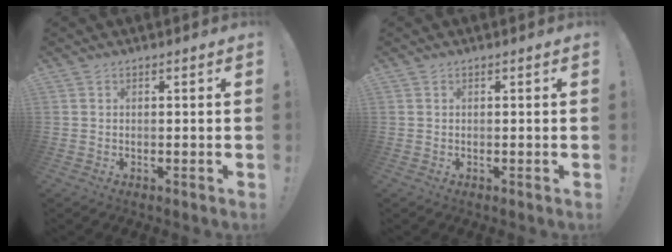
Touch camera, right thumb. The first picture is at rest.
{"total": 0.0}